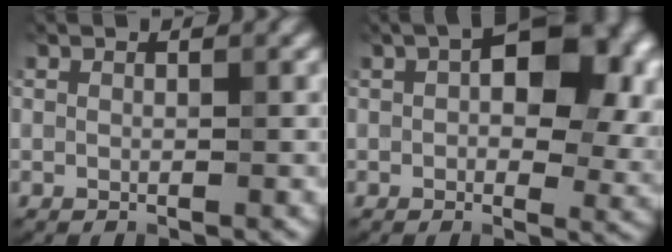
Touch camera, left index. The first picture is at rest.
{"total": 12.4, "force": [3.5, 7.0, 9.6], "torque": [-0.128, 0.011, 0.051]}